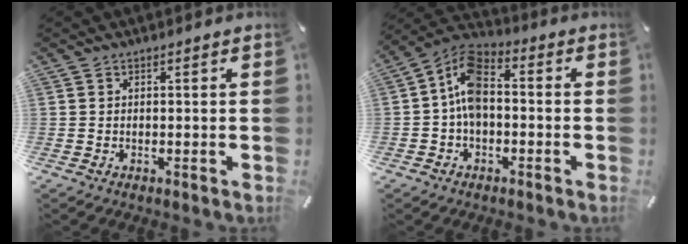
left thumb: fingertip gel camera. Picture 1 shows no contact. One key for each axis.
{"total": 8.8, "fx": -1.0, "fy": 5.8, "fz": 6.6, "tx": -0.143, "ty": 0.011, "tz": -0.021}